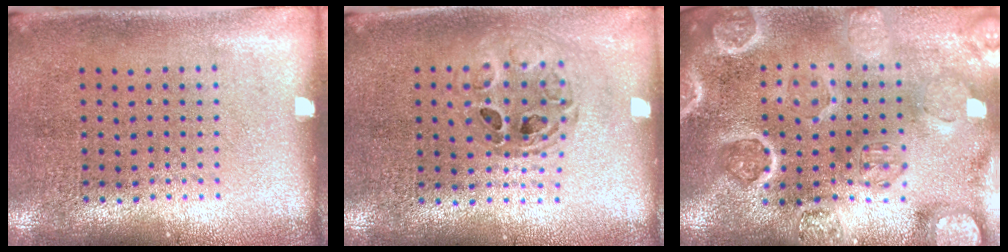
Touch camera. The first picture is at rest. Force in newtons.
{"total": 0.8, "press": 0.8, "slide": 0.1}
{"total": 4.6, "press": 4.1, "slide": 2.0}